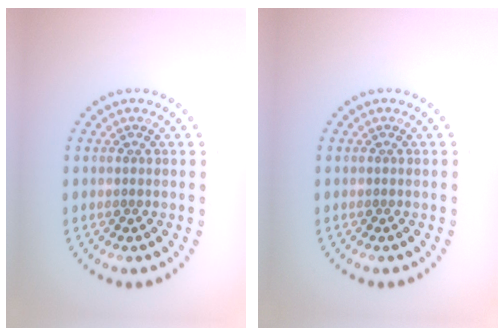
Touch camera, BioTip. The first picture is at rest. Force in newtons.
{"total": 0.0}